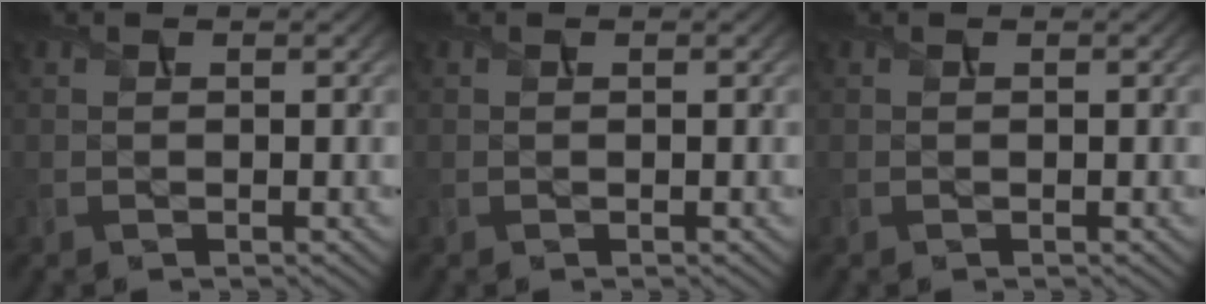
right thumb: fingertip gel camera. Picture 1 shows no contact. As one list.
[{"total": 0.0}, {"total": 0.0}]